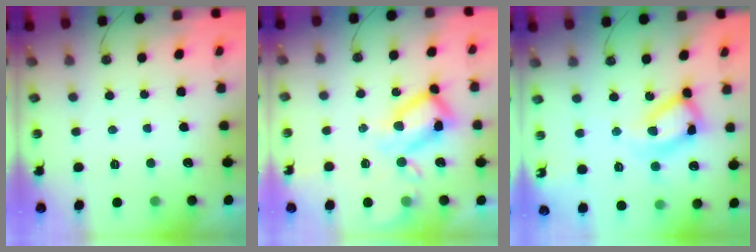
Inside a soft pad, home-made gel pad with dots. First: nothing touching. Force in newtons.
{"total": 16.4, "press": 16.2, "slide": 2.1}
{"total": 16.1, "press": 16.0, "slide": 1.8}